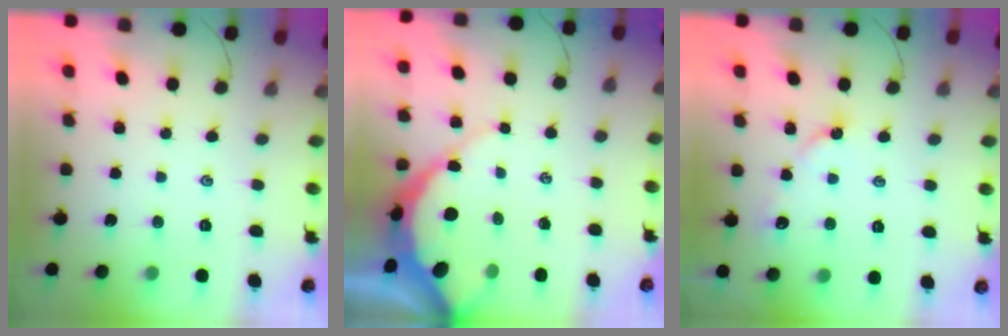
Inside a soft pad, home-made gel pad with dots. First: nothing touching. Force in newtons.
{"total": 8.7, "press": 8.7, "slide": 1.0}
{"total": 3.5, "press": 3.5, "slide": 0.5}